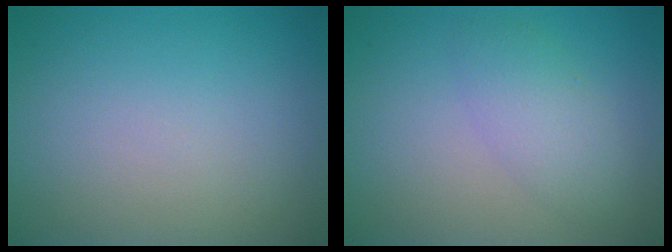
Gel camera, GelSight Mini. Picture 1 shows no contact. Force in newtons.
{"total": 3.0, "press": 3.0, "slide": 0.1}